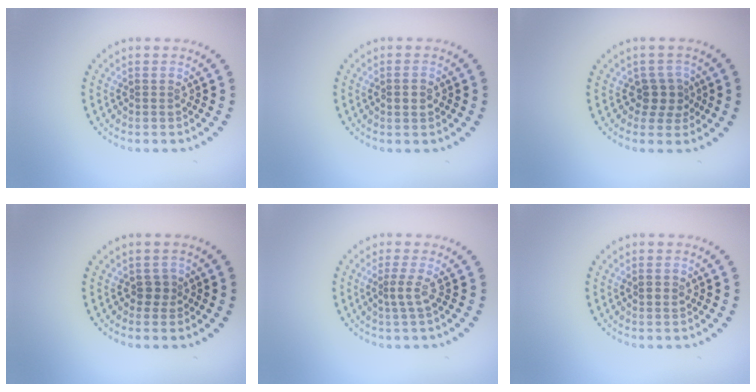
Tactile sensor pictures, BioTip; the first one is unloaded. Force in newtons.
{"total": 1.0, "press": 0.9, "slide": 0.2}
{"total": 2.3, "press": 1.8, "slide": 1.3}
{"total": 1.3, "press": 1.1, "slide": 0.8}
{"total": 1.6, "press": 1.0, "slide": 1.2}
{"total": 1.1, "press": 1.0, "slide": 0.4}